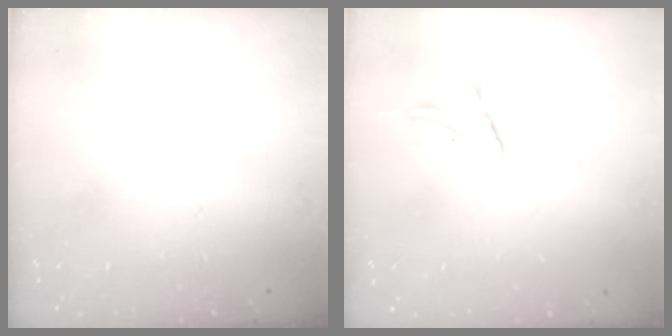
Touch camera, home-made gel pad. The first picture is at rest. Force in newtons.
{"total": 1.9, "press": 1.9, "slide": 0.2}